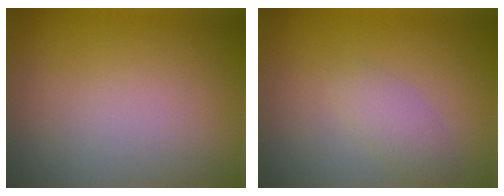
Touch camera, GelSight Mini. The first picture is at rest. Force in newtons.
{"total": 1.7, "press": 1.7, "slide": 0.0}